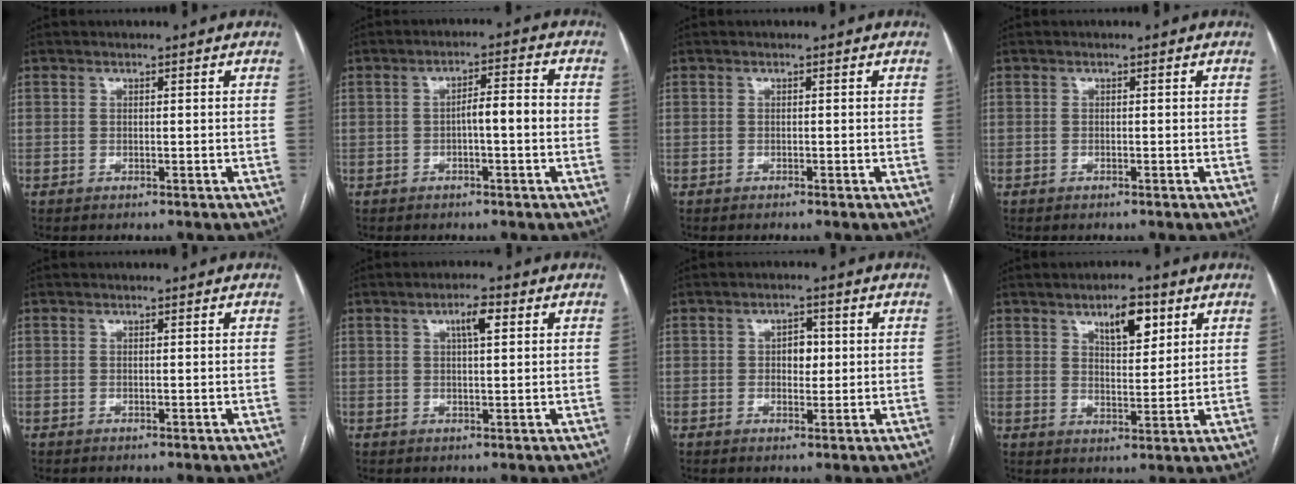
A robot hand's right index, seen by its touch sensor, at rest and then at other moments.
{"total": 4.6, "force": [-0.8, 0.7, 4.5], "torque": [-0.070, 0.017, -0.010]}
{"total": 0.5, "force": [-0.4, -0.1, 0.3], "torque": [-0.004, 0.002, -0.009]}
{"total": 0.0}
{"total": 0.0}
{"total": 3.6, "force": [1.4, 0.7, 3.2], "torque": [-0.058, 0.007, 0.023]}
{"total": 3.0, "force": [0.3, 1.9, 2.3], "torque": [-0.030, 0.007, 0.005]}
{"total": 6.7, "force": [3.6, 2.4, 5.1], "torque": [-0.082, 0.003, 0.059]}